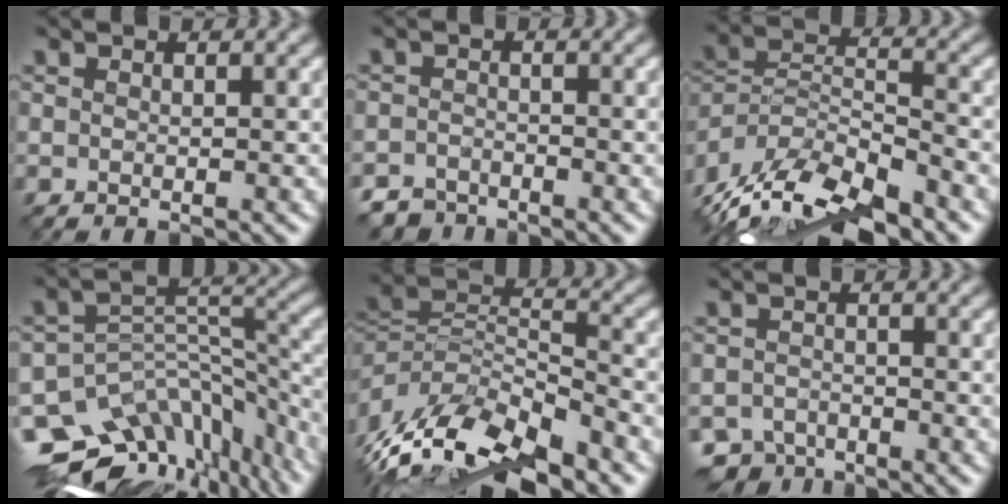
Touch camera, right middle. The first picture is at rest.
{"total": 2.2, "force": [-2.0, 0.7, -0.1], "torque": [0.004, 0.005, -0.045]}
{"total": 12.5, "force": [-9.7, 5.0, 6.2], "torque": [-0.115, 0.009, -0.157]}
{"total": 11.8, "force": [-7.6, 6.6, 6.3], "torque": [-0.113, 0.007, -0.096]}
{"total": 11.3, "force": [-6.9, 5.1, 7.3], "torque": [-0.148, 0.010, -0.120]}
{"total": 2.6, "force": [-2.3, 1.1, 0.0], "torque": [0.009, 0.003, -0.047]}